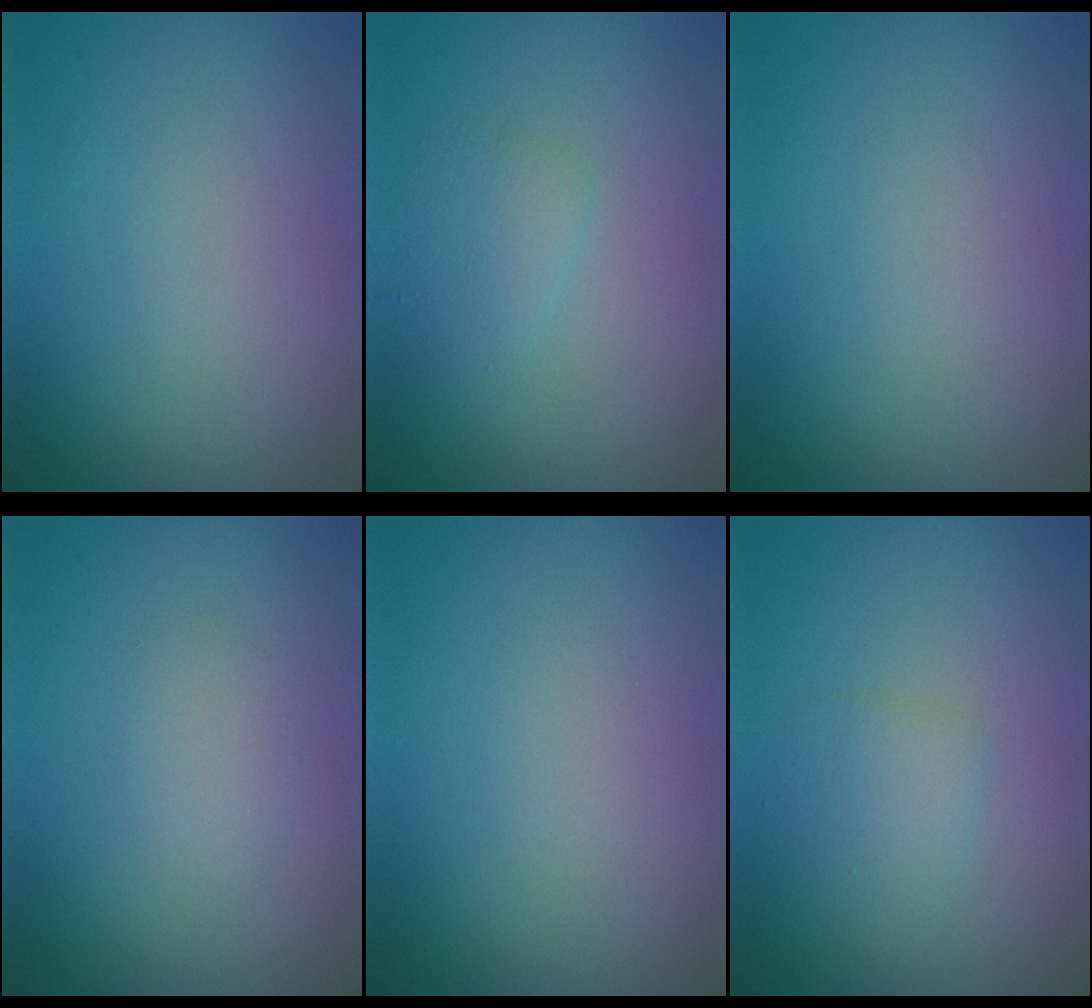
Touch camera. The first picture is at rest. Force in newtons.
{"total": 1.8, "press": 1.8, "slide": 0.1}
{"total": 0.0}
{"total": 1.5, "press": 1.5, "slide": 0.1}
{"total": 0.0}
{"total": 1.8, "press": 1.8, "slide": 0.1}